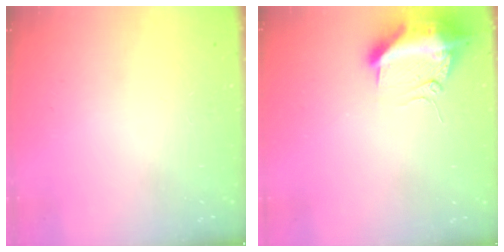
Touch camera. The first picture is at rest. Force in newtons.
{"total": 12.1, "press": 12.1, "slide": 1.3}